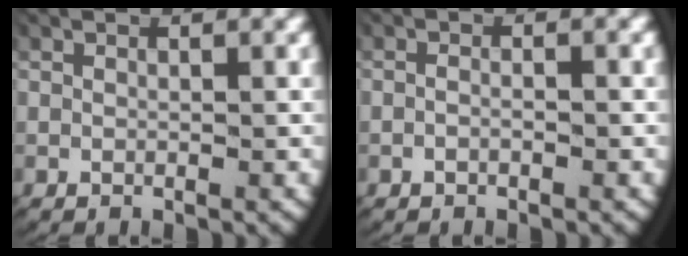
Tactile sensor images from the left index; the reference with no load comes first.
{"total": 0.9, "force": [-0.6, 0.2, 0.6], "torque": [-0.016, -0.001, -0.012]}